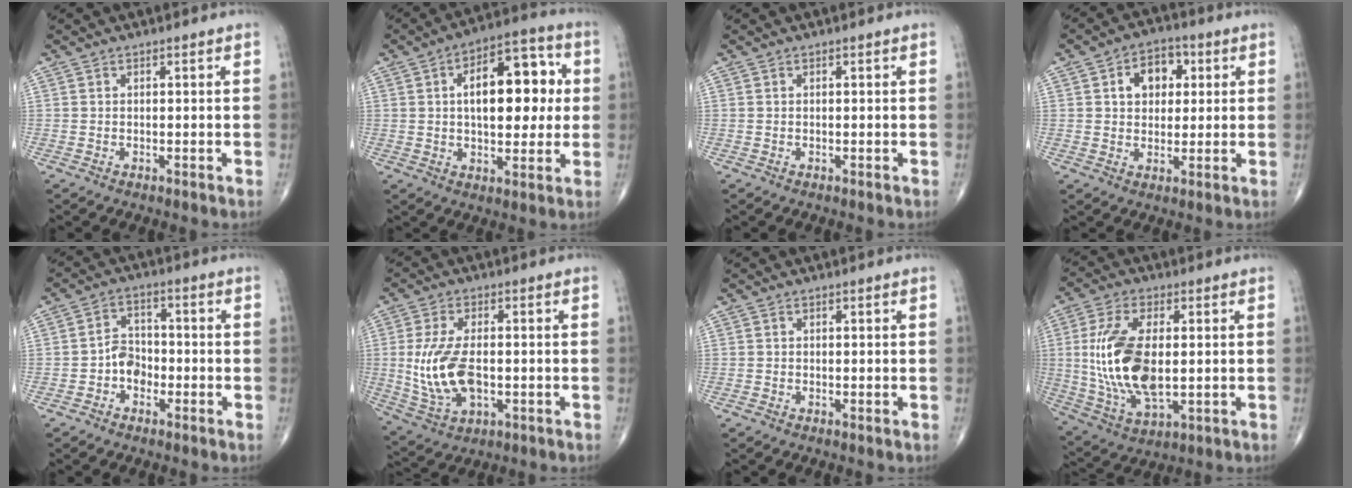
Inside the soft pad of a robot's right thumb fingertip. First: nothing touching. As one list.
[{"total": 16.3, "force": [2.5, 8.2, 13.8], "torque": [-0.170, 0.017, 0.035]}, {"total": 0.0}, {"total": 8.0, "force": [2.1, 5.8, 5.2], "torque": [-0.044, 0.006, 0.028]}, {"total": 4.7, "force": [-1.8, 3.5, 2.6], "torque": [-0.024, 0.023, -0.041]}, {"total": 11.8, "force": [-0.8, 6.1, 10.1], "torque": [-0.214, -0.006, -0.004]}, {"total": 0.0}, {"total": 16.3, "force": [0.7, 7.7, 14.3], "torque": [-0.300, -0.013, 0.023]}]